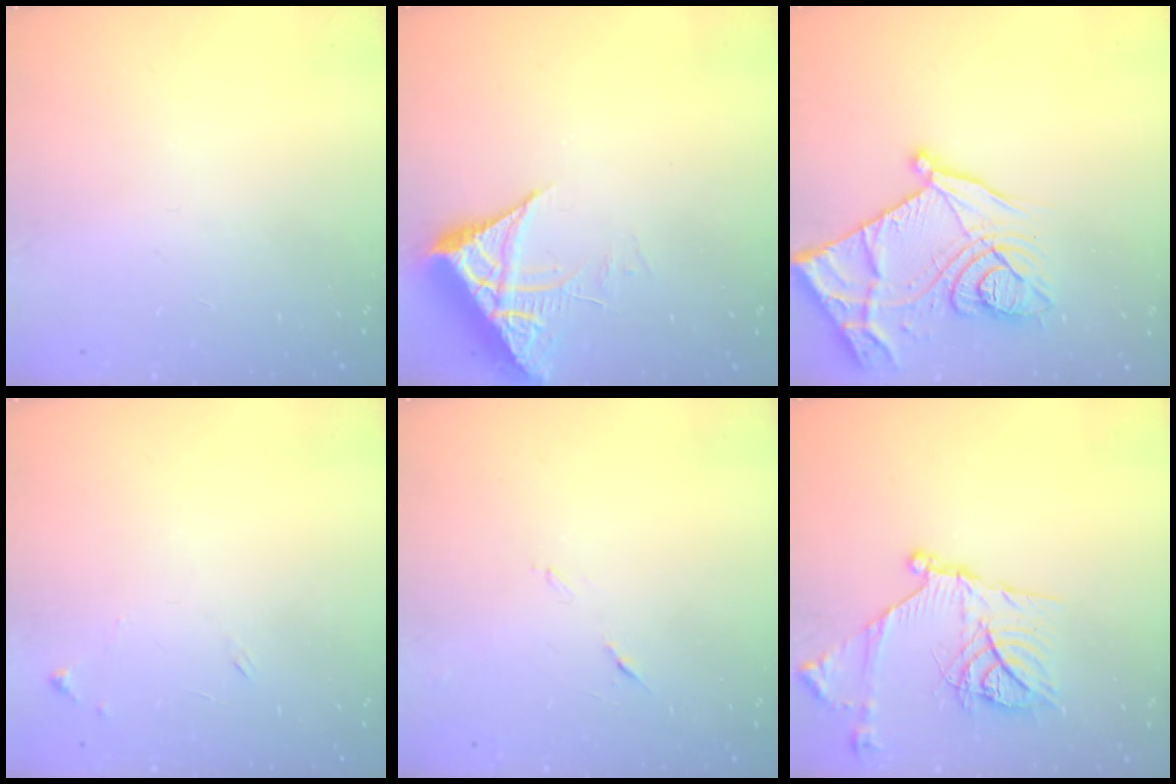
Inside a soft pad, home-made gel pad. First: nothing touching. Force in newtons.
{"total": 6.6, "press": 6.6, "slide": 0.8}
{"total": 22.3, "press": 22.3, "slide": 0.4}
{"total": 5.5, "press": 5.4, "slide": 0.4}
{"total": 6.1, "press": 6.1, "slide": 0.6}
{"total": 18.9, "press": 18.8, "slide": 1.9}